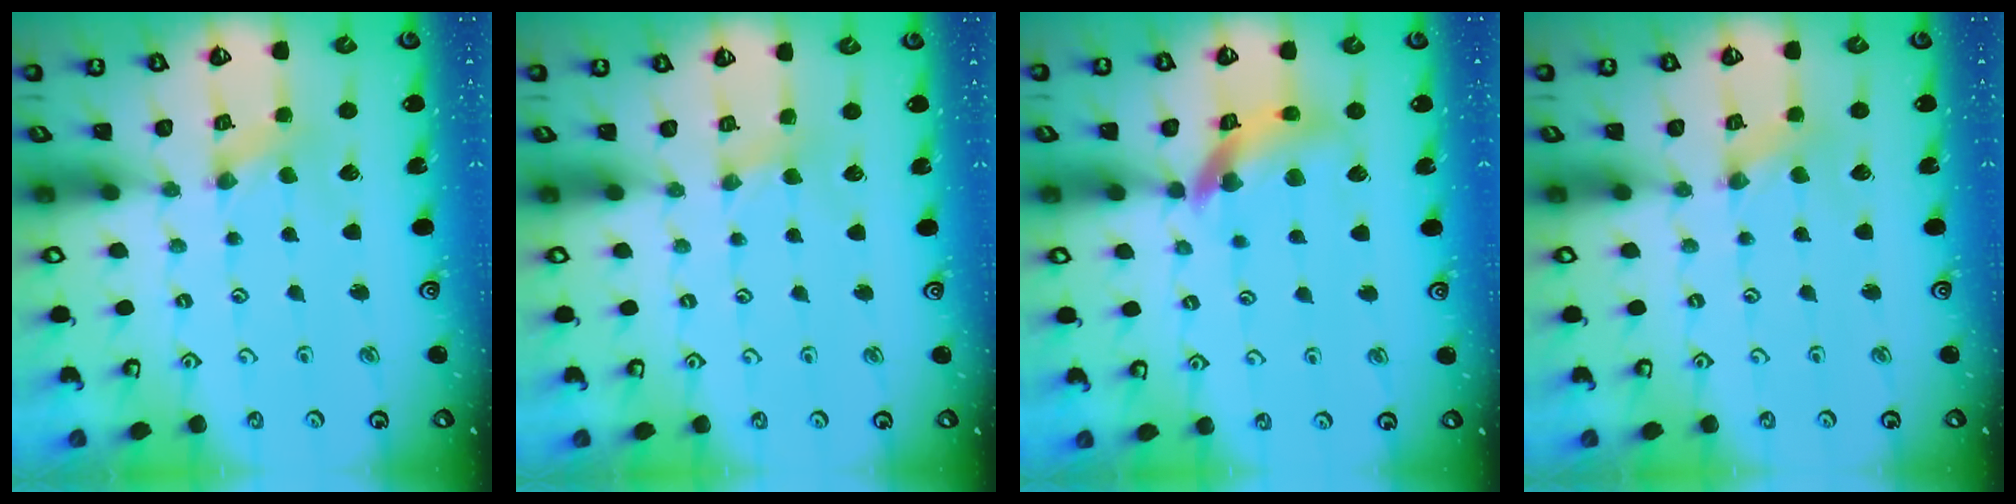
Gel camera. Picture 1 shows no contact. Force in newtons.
{"total": 1.7, "press": 1.6, "slide": 0.4}
{"total": 12.9, "press": 12.8, "slide": 1.7}
{"total": 0.0}